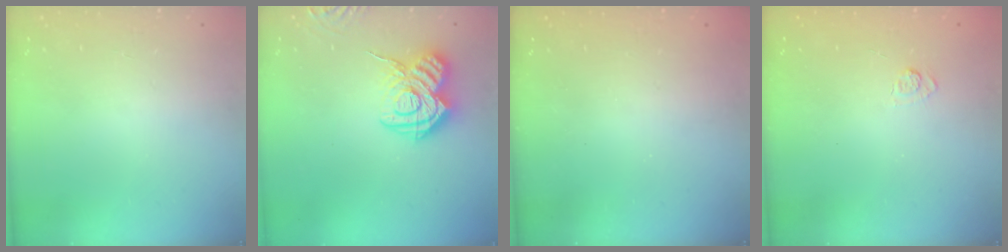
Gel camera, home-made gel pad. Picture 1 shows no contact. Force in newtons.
{"total": 14.5, "press": 14.4, "slide": 1.4}
{"total": 2.6, "press": 2.5, "slide": 0.9}
{"total": 2.2, "press": 1.8, "slide": 1.3}